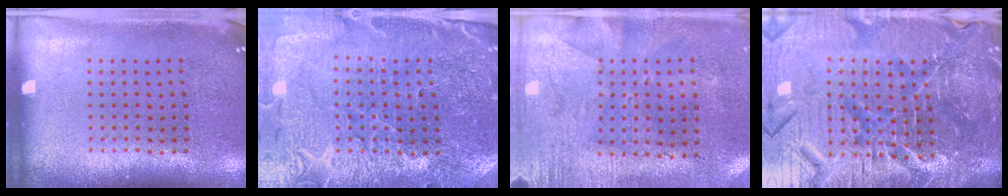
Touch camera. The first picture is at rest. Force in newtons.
{"total": 1.8, "press": 1.8, "slide": 0.2}
{"total": 2.8, "press": 2.3, "slide": 1.7}
{"total": 6.8, "press": 6.1, "slide": 3.0}